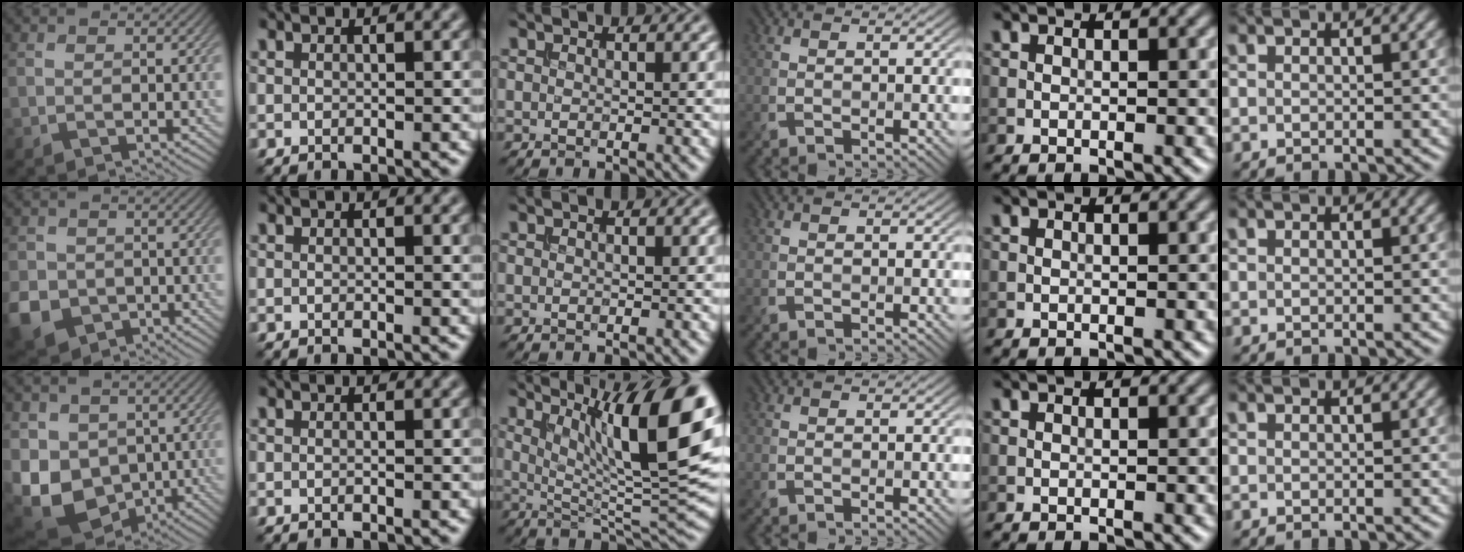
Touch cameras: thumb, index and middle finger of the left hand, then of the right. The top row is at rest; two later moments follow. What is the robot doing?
{"motion": "insert", "object": "file holder"}